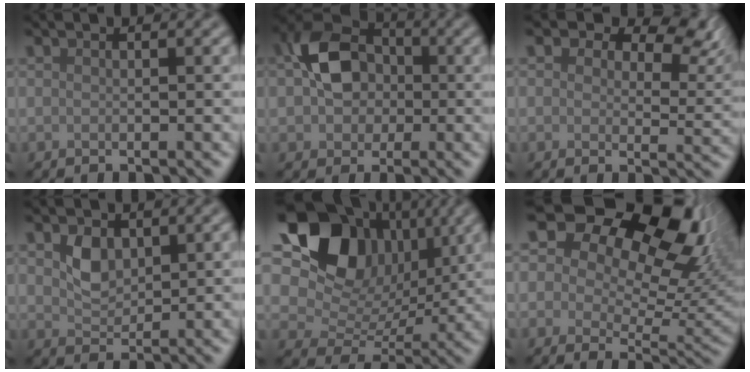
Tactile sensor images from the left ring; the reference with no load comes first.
{"total": 6.4, "force": [0.3, 4.9, 4.1], "torque": [-0.071, 0.014, -0.007]}
{"total": 7.7, "force": [4.9, 4.1, 4.3], "torque": [-0.063, -0.005, 0.064]}
{"total": 2.5, "force": [1.0, 1.7, 1.5], "torque": [-0.031, -0.003, 0.022]}
{"total": 12.7, "force": [4.9, 9.1, 7.3], "torque": [-0.130, 0.014, 0.086]}
{"total": 18.3, "force": [9.4, 11.1, 11.1], "torque": [-0.178, 0.061, 0.147]}